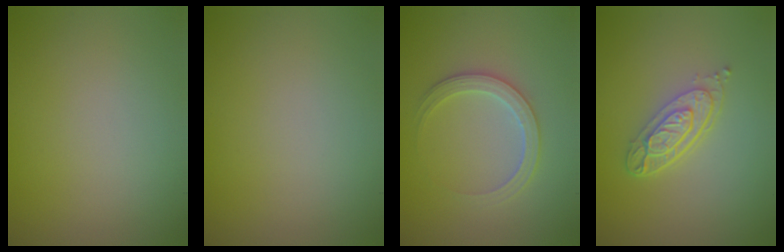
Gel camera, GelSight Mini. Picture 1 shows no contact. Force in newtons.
{"total": 0.0}
{"total": 2.8, "press": 2.7, "slide": 0.4}
{"total": 3.6, "press": 2.8, "slide": 2.3}